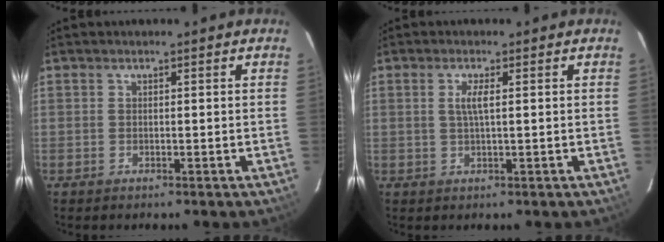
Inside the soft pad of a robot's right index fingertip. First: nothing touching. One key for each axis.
{"total": 2.4, "fx": 0.4, "fy": 0.1, "fz": 2.3, "tx": -0.046, "ty": 0.001, "tz": 0.006}